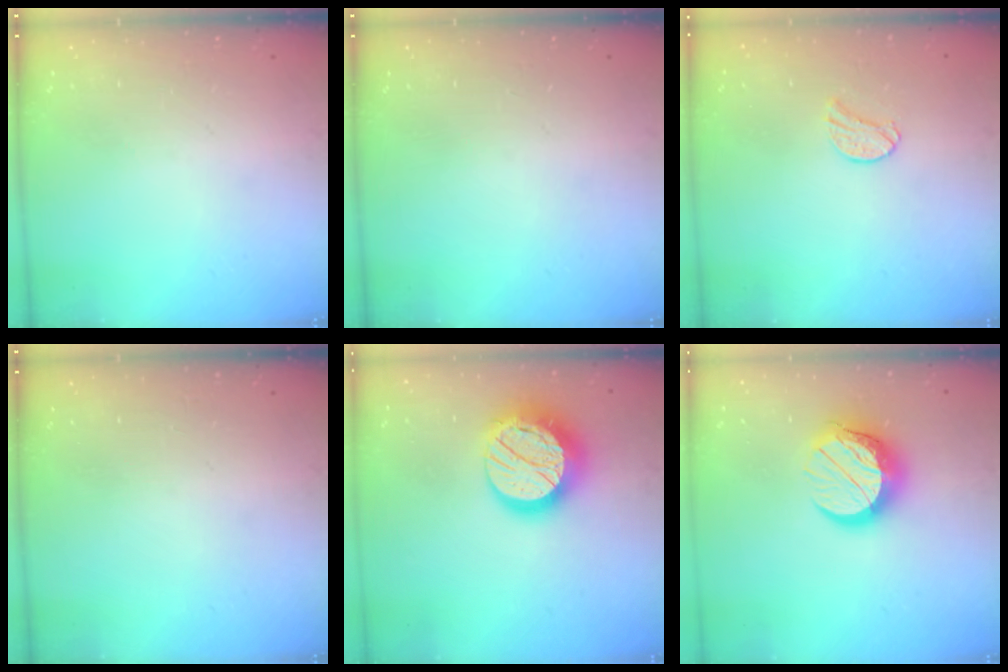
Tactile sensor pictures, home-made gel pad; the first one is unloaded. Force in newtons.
{"total": 0.0}
{"total": 8.2, "press": 8.1, "slide": 0.7}
{"total": 0.0}
{"total": 19.6, "press": 19.6, "slide": 1.5}
{"total": 12.4, "press": 12.3, "slide": 1.3}